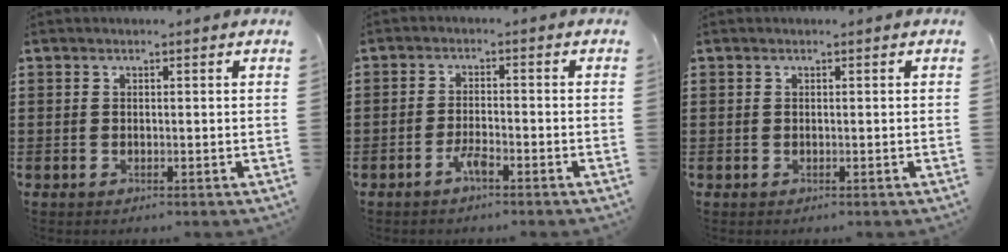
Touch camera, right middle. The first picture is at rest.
{"total": 2.8, "force": [-1.9, 0.5, 2.0], "torque": [-0.051, -0.001, -0.039]}
{"total": 0.0}